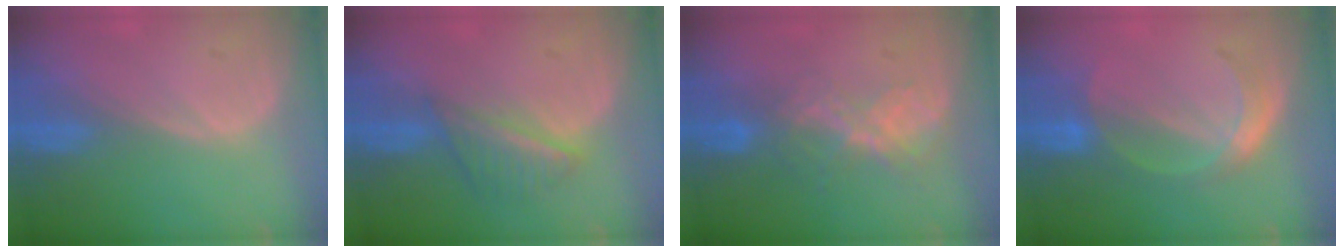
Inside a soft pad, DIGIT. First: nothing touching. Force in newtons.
{"total": 5.6, "press": 5.1, "slide": 2.2}
{"total": 6.5, "press": 5.7, "slide": 3.2}
{"total": 4.8, "press": 4.8, "slide": 0.4}